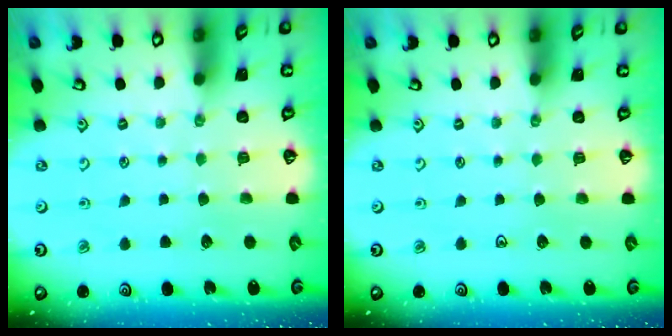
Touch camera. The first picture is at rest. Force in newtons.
{"total": 0.0}